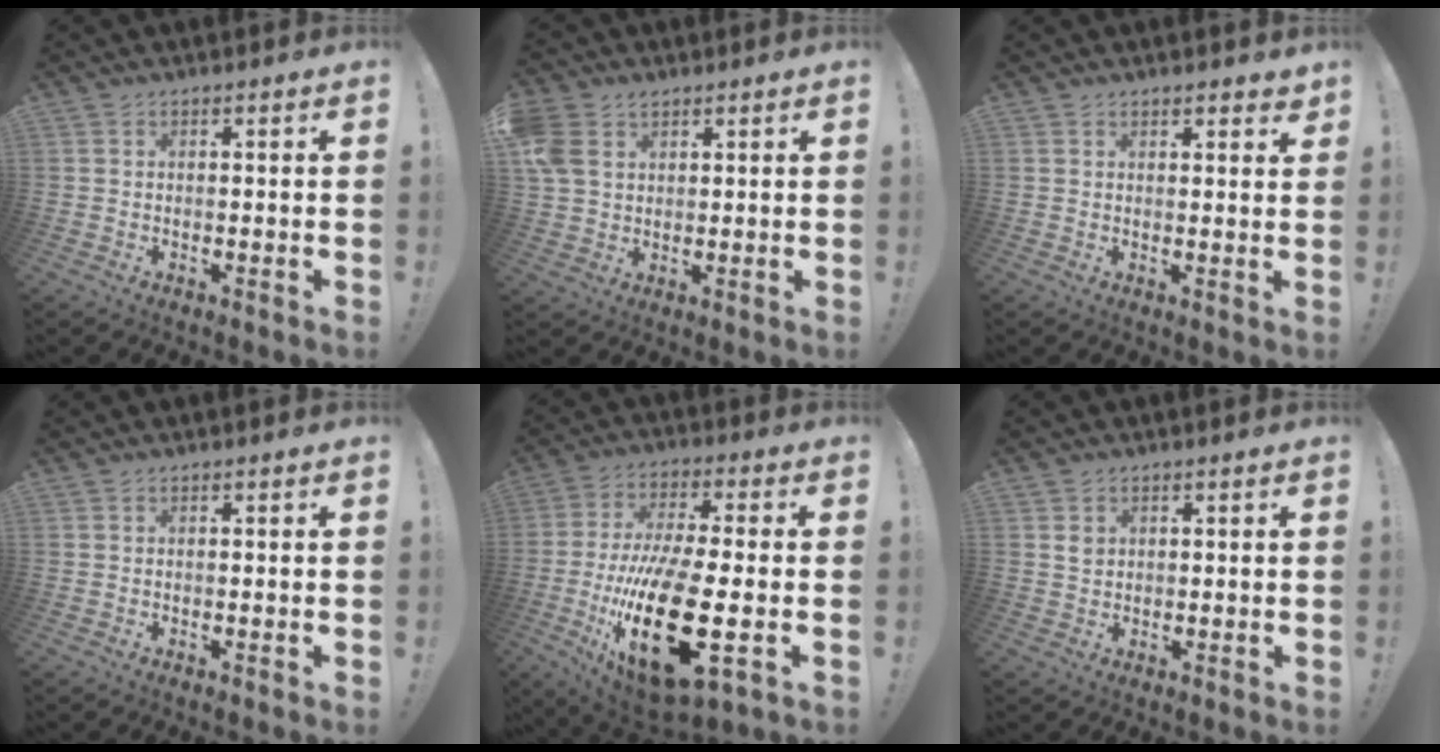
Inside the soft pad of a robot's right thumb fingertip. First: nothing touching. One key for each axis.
{"total": 7.6, "fx": 3.4, "fy": 5.4, "fz": 4.1, "tx": -0.086, "ty": -0.005, "tz": 0.069}
{"total": 2.3, "fx": 1.9, "fy": 0.9, "fz": 0.9, "tx": 0.003, "ty": -0.013, "tz": 0.030}
{"total": 0.0}
{"total": 25.8, "fx": -6.6, "fy": 10.1, "fz": 22.8, "tx": -0.443, "ty": 0.022, "tz": -0.094}
{"total": 2.3, "fx": 0.9, "fy": 2.1, "fz": 0.3, "tx": 0.015, "ty": -0.010, "tz": 0.013}